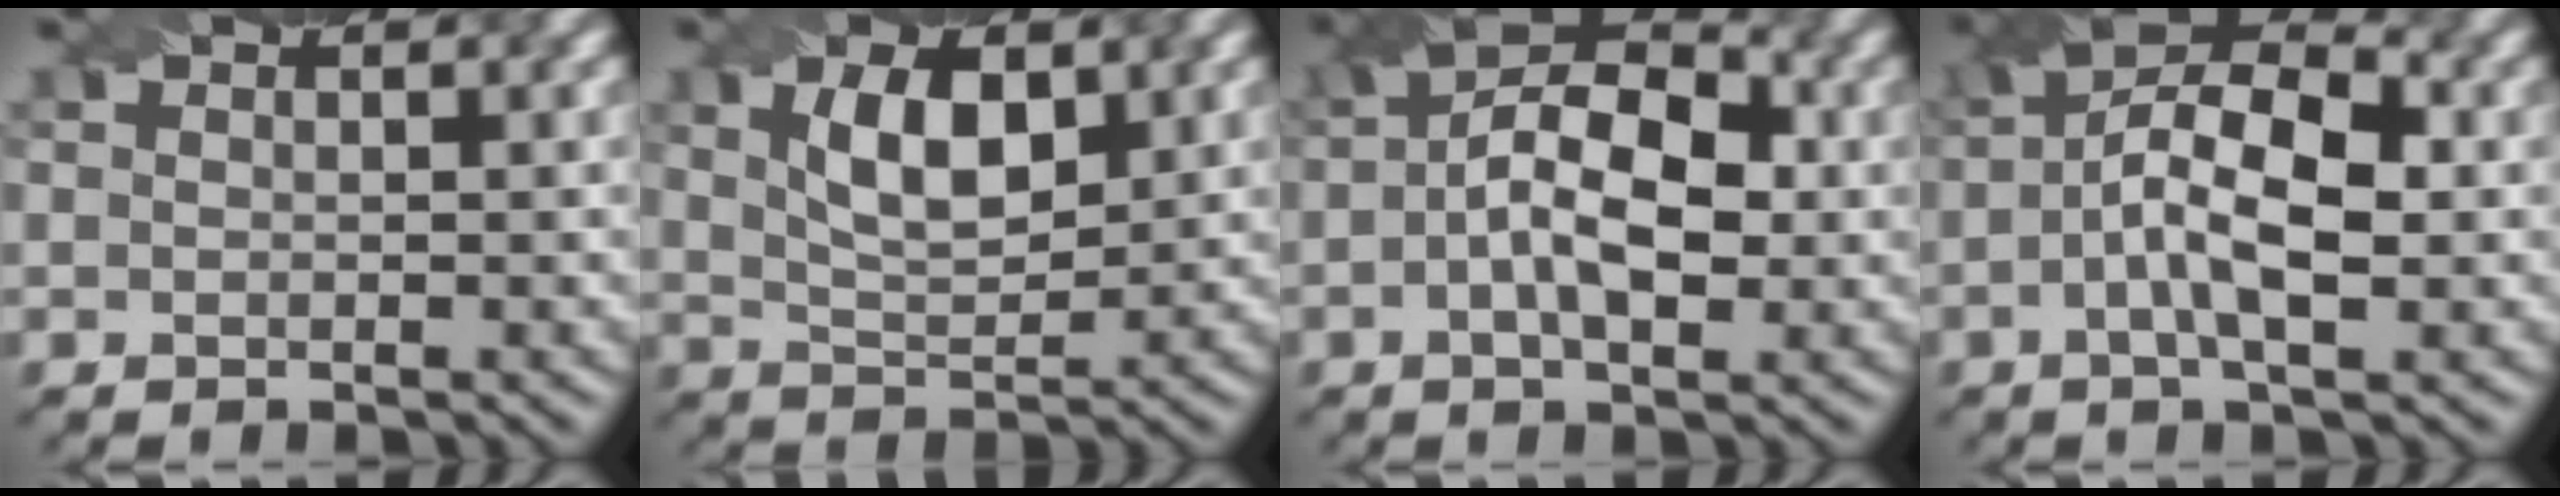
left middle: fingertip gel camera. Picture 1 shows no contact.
{"total": 3.9, "force": [1.1, 2.0, 3.1], "torque": [-0.058, 0.001, 0.037]}
{"total": 7.3, "force": [-0.5, 4.0, 6.1], "torque": [-0.093, 0.020, -0.004]}
{"total": 7.2, "force": [-1.0, 3.2, 6.3], "torque": [-0.106, 0.020, -0.011]}